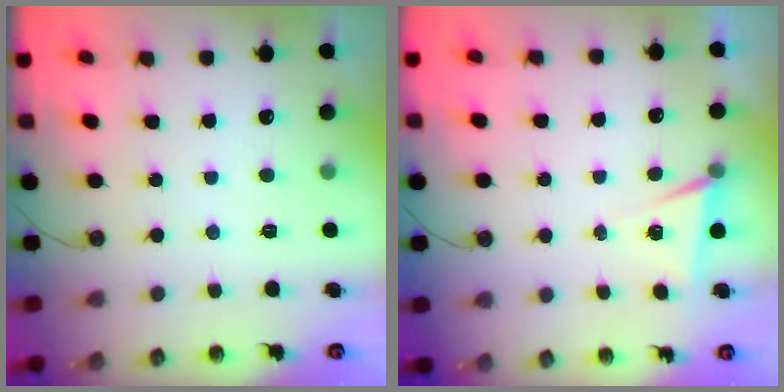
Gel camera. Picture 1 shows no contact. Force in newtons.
{"total": 5.2, "press": 2.7, "slide": 4.4}